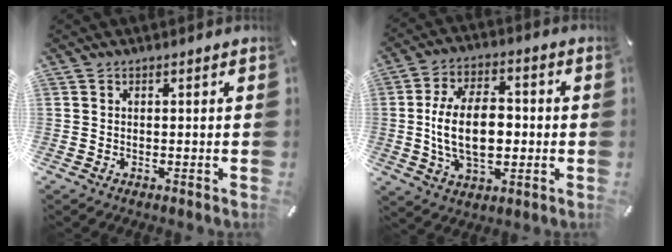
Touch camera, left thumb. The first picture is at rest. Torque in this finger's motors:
{"motor_torque": [0.71, 2.19, 0.45, -0.08, 0.23]}